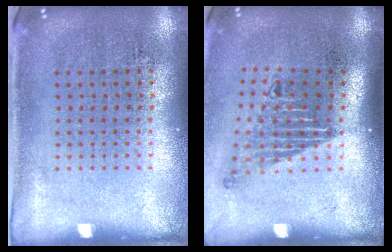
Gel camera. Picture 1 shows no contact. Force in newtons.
{"total": 1.7, "press": 1.2, "slide": 1.2}